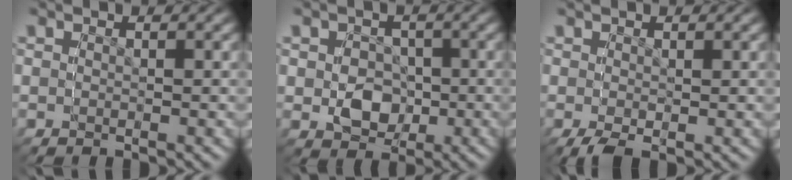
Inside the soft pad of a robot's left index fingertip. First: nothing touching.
{"total": 6.0, "force": [0.2, 6.0, 0.8], "torque": [-0.032, -0.032, 0.018]}
{"total": 0.6, "force": [0.4, 0.5, 0.0], "torque": [0.004, -0.007, 0.010]}